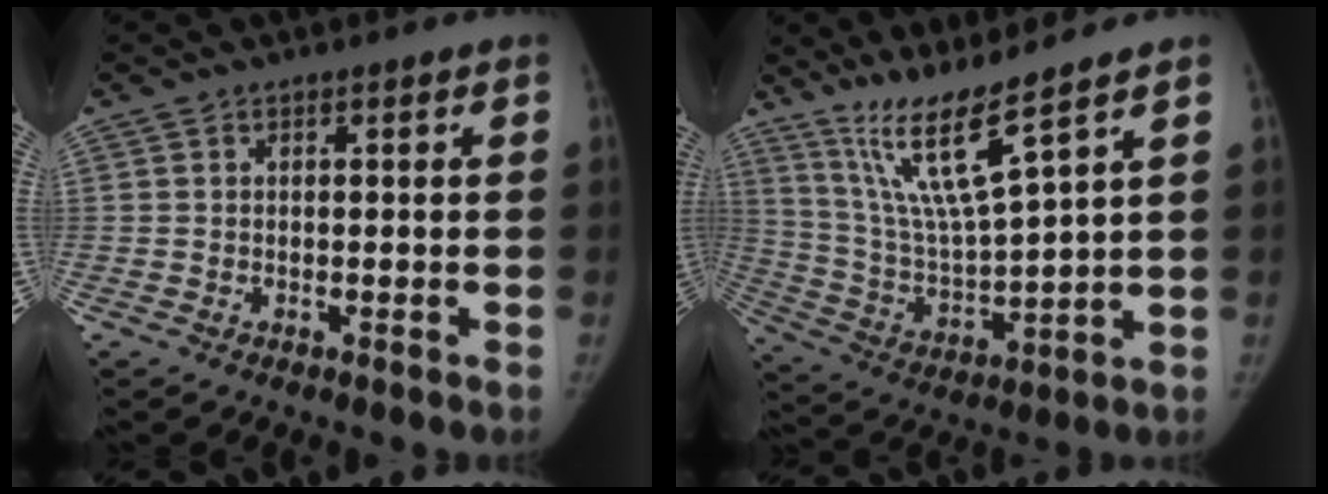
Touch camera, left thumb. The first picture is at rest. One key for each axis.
{"total": 12.7, "fx": 9.2, "fy": -0.1, "fz": 8.8, "tx": -0.164, "ty": -0.065, "tz": 0.191}